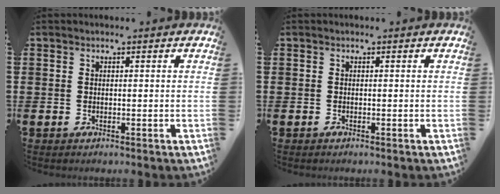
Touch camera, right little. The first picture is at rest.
{"total": 0.0}